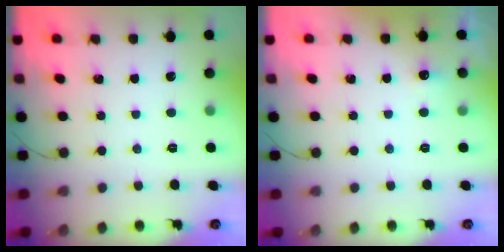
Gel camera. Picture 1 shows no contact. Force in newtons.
{"total": 3.7, "press": 3.6, "slide": 1.0}